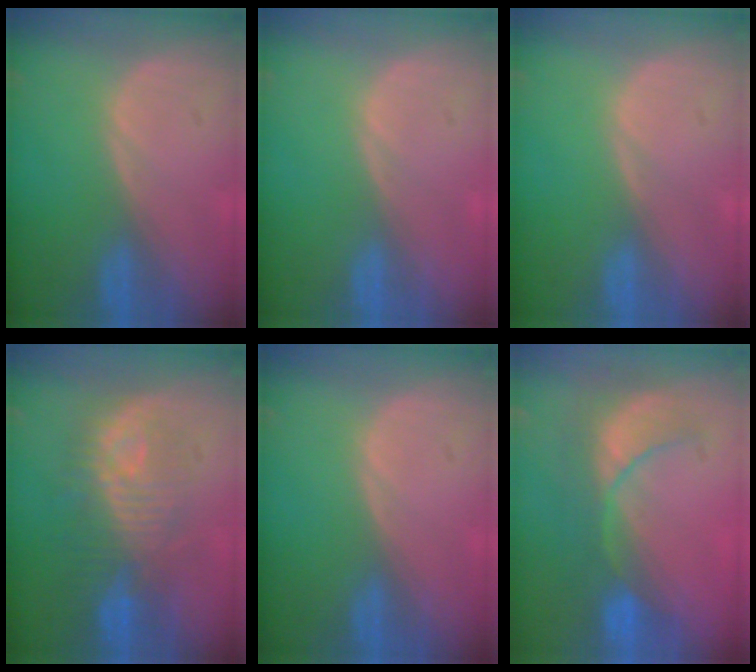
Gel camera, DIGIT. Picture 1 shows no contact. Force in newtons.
{"total": 0.0}
{"total": 0.0}
{"total": 9.4, "press": 9.4, "slide": 1.2}
{"total": 0.0}
{"total": 8.4, "press": 7.9, "slide": 2.6}